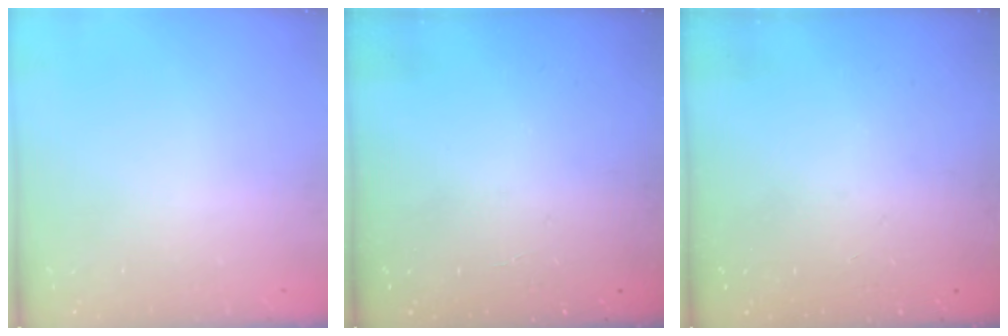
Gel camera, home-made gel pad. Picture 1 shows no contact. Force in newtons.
{"total": 1.8, "press": 1.8, "slide": 0.2}
{"total": 0.0}